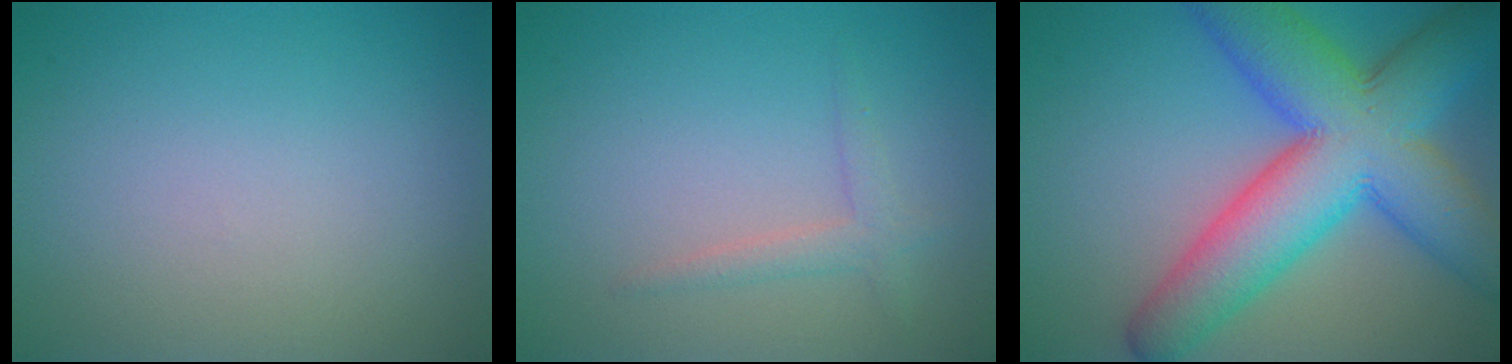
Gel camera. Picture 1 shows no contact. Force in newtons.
{"total": 1.6, "press": 1.5, "slide": 0.1}
{"total": 12.1, "press": 12.1, "slide": 0.5}